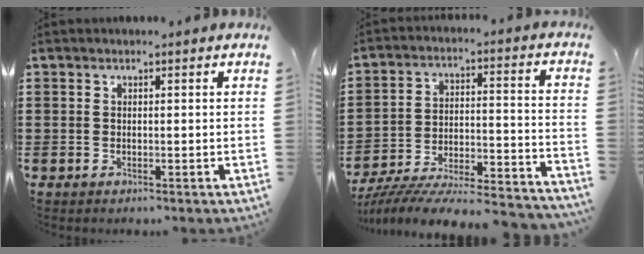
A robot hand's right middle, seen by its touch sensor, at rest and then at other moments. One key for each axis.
{"total": 6.7, "fx": -6.2, "fy": 0.3, "fz": 2.3, "tx": -0.040, "ty": -0.006, "tz": -0.127}